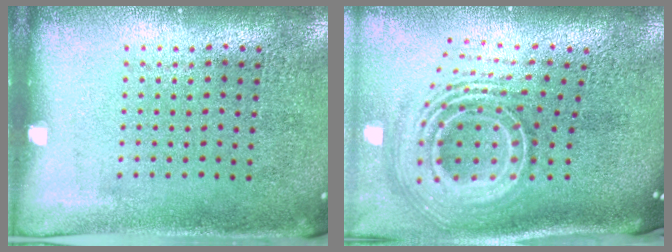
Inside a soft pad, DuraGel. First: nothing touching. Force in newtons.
{"total": 3.2, "press": 2.0, "slide": 2.5}